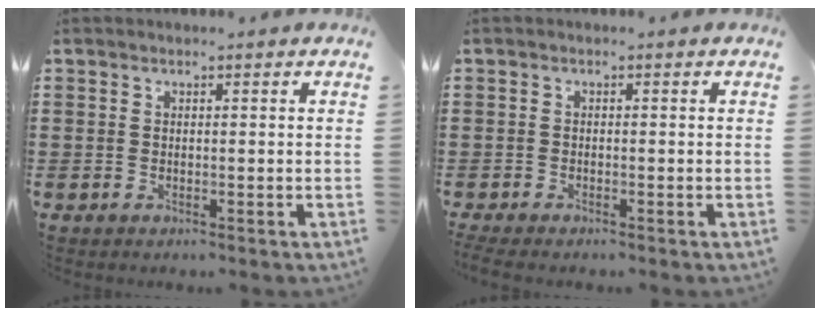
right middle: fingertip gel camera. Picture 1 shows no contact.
{"total": 0.8, "force": [-0.8, 0.1, 0.2], "torque": [-0.003, -0.006, -0.015]}